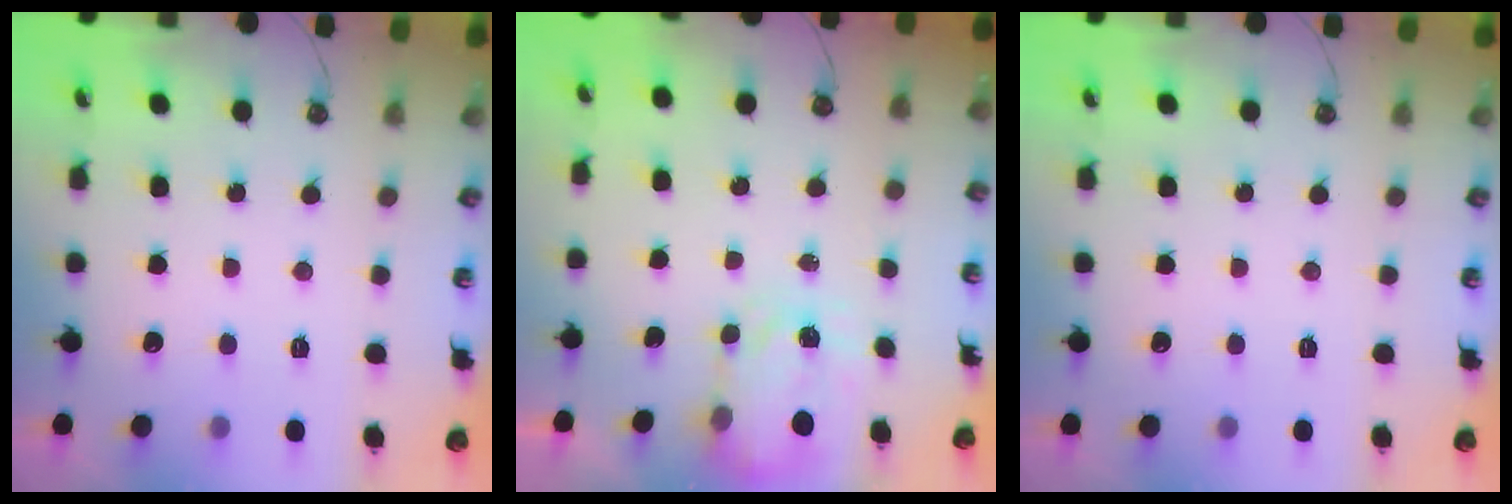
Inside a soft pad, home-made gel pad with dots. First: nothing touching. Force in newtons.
{"total": 4.0, "press": 3.9, "slide": 0.6}
{"total": 0.0}